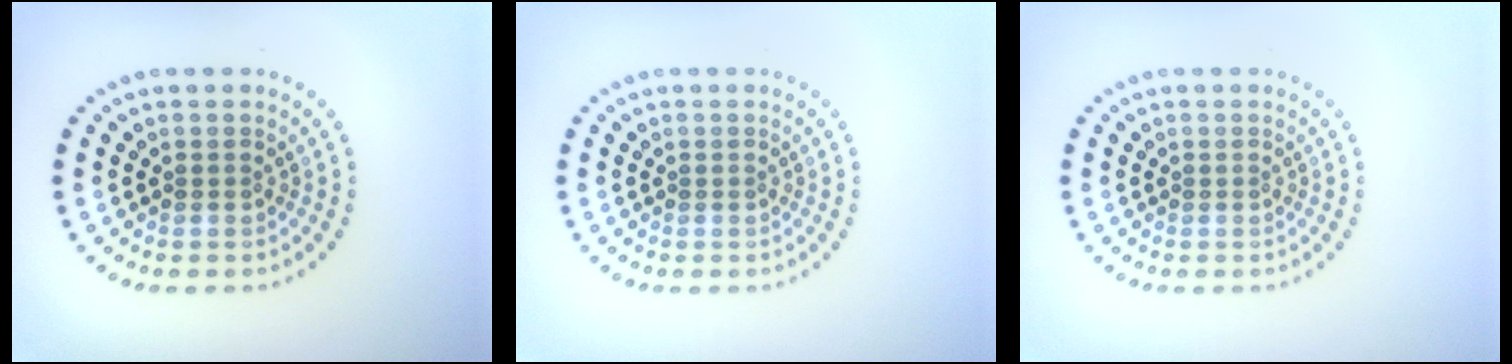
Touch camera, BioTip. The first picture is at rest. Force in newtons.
{"total": 0.0}
{"total": 0.0}